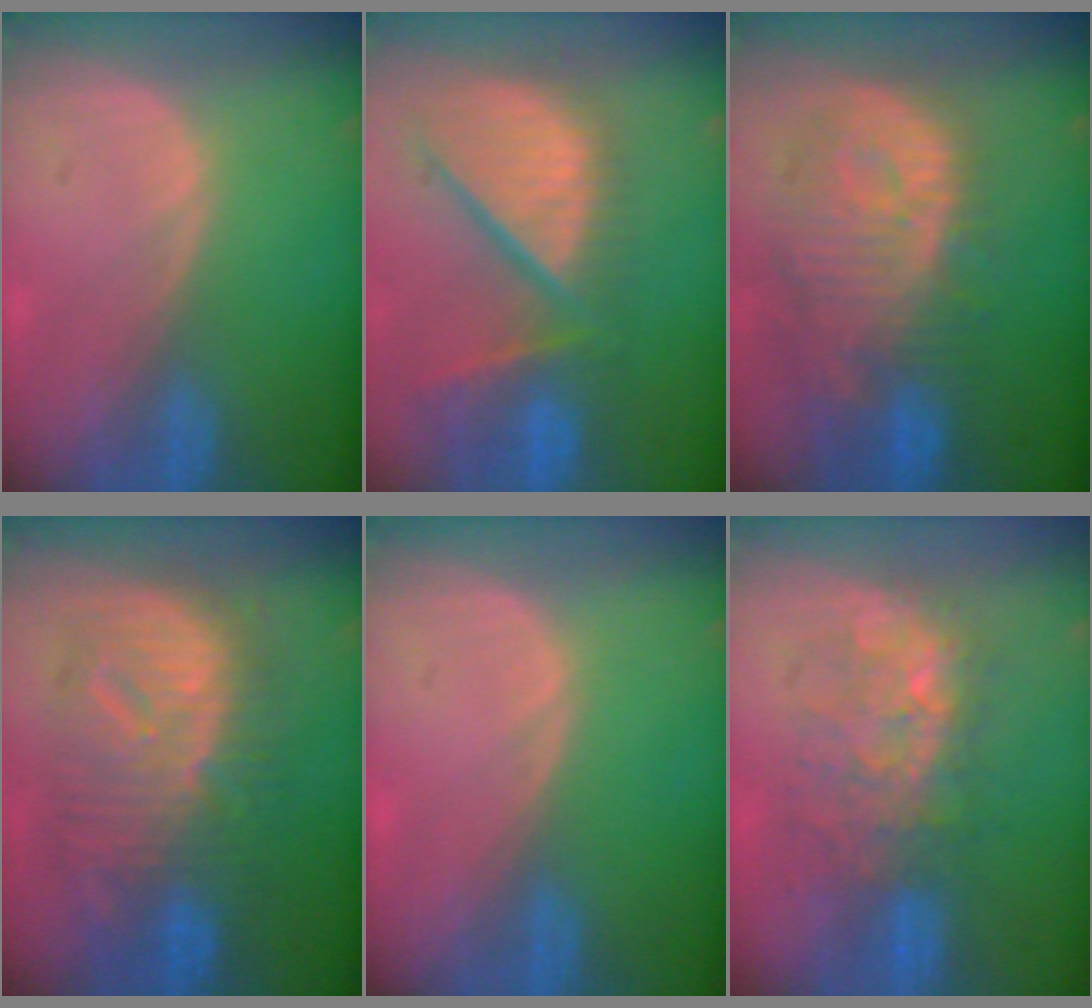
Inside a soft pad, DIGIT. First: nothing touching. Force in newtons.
{"total": 12.6, "press": 10.7, "slide": 6.7}
{"total": 12.2, "press": 10.9, "slide": 5.4}
{"total": 12.6, "press": 12.5, "slide": 1.2}
{"total": 0.0}
{"total": 8.5, "press": 8.5, "slide": 0.3}